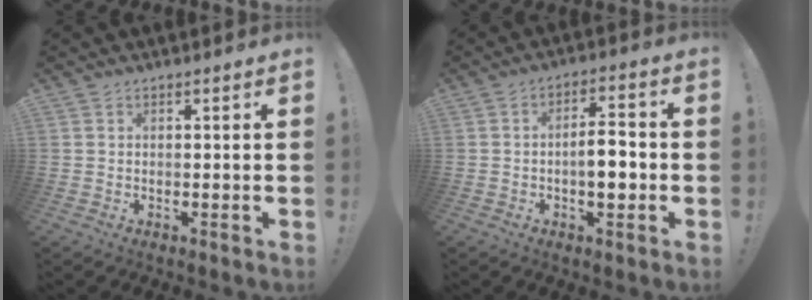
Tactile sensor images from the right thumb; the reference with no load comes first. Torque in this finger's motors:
{"motor_torque": [0.01, 0.26, 0.07, 0.17, 0.10]}